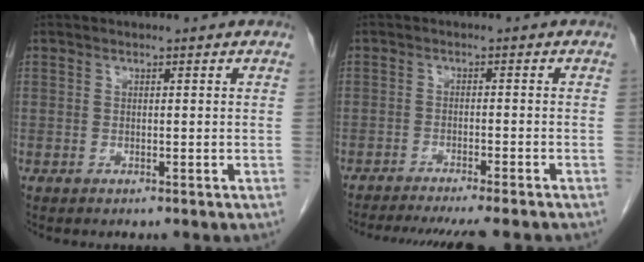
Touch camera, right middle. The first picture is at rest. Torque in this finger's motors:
{"motor_torque": [1.07, -1.07, 0.13, 0.08]}